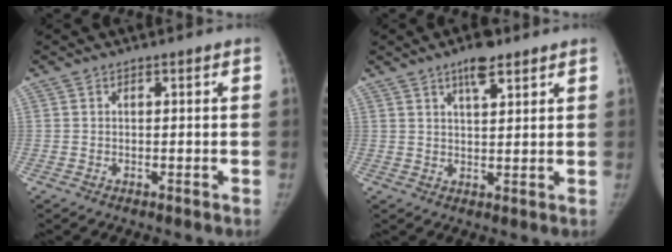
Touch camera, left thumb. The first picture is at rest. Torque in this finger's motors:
{"motor_torque": [0.24, -0.65, 0.60, -0.42, 0.17]}